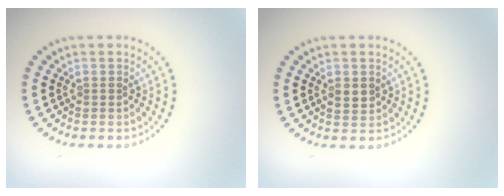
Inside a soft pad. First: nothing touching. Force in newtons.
{"total": 1.5, "press": 1.4, "slide": 0.3}